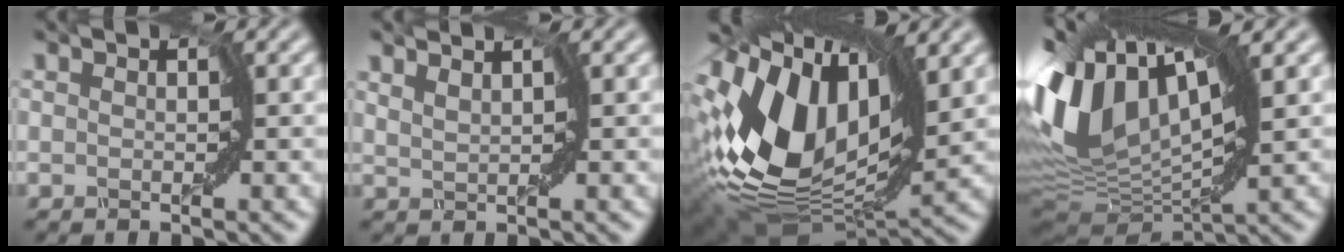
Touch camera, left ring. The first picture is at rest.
{"total": 1.6, "force": [1.5, -0.5, -0.2], "torque": [-0.008, -0.007, 0.032]}
{"total": 13.7, "force": [1.5, 8.2, 10.8], "torque": [-0.242, 0.004, 0.026]}
{"total": 12.9, "force": [3.2, 6.3, 10.8], "torque": [-0.249, 0.018, 0.060]}